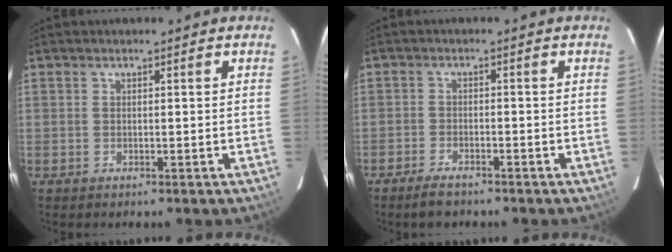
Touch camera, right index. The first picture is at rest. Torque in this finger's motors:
{"motor_torque": [0.31, -0.28, -0.12, -0.03]}